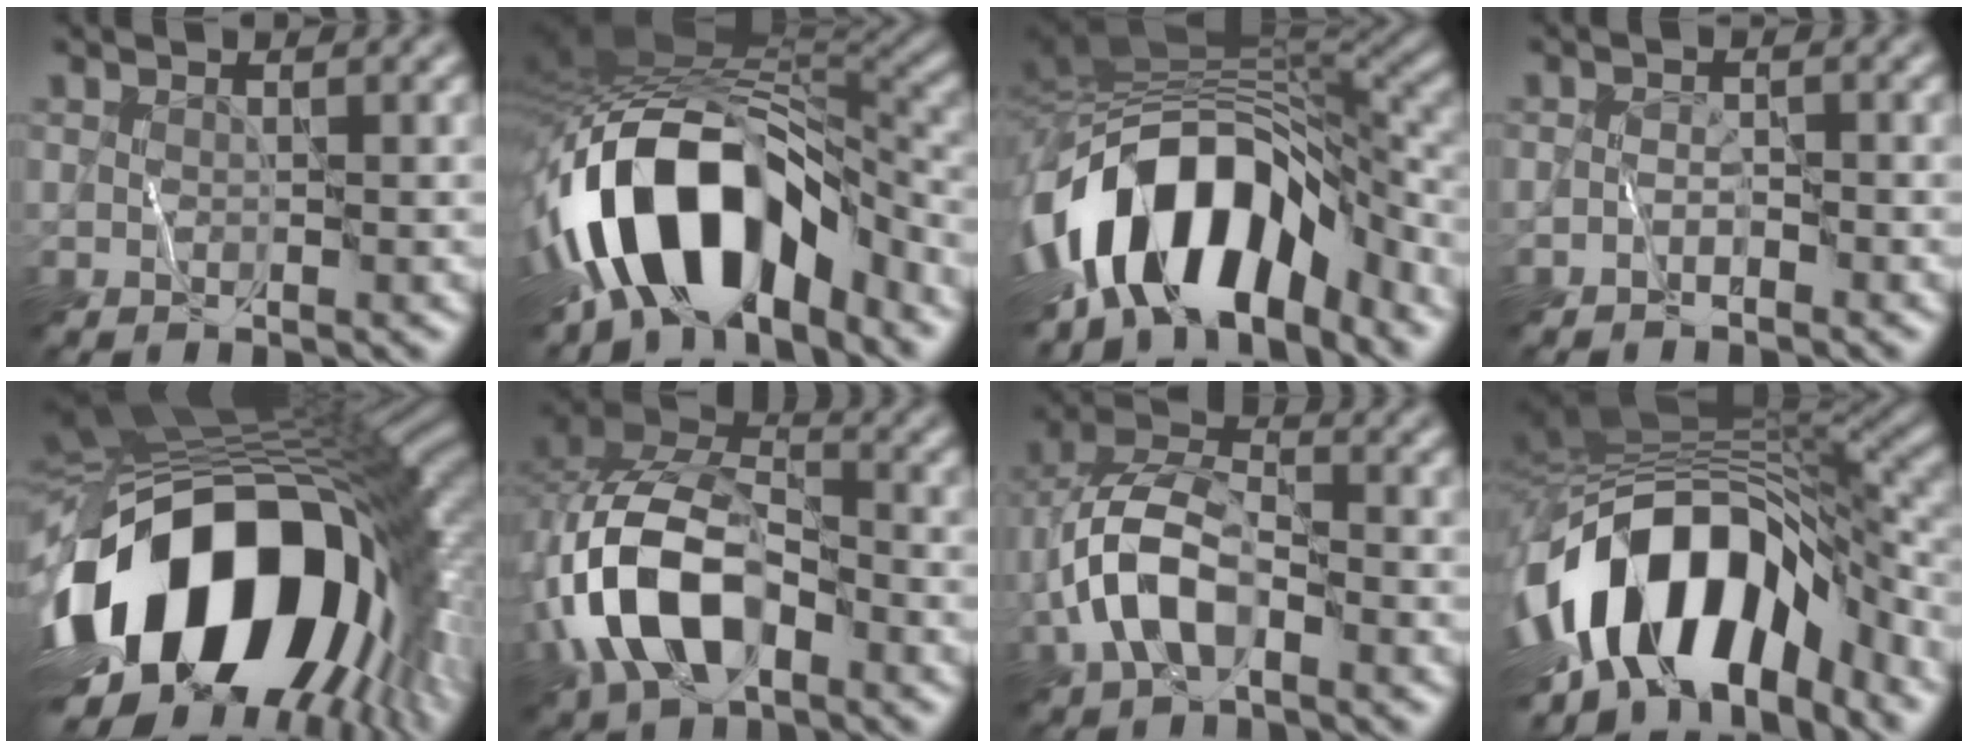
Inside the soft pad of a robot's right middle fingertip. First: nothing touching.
{"total": 14.8, "force": [-6.0, 7.8, 11.0], "torque": [-0.182, 0.007, -0.102]}
{"total": 13.9, "force": [-6.1, 7.7, 9.8], "torque": [-0.158, 0.009, -0.110]}
{"total": 1.0, "force": [-0.9, 0.3, 0.3], "torque": [-0.005, 0.007, -0.021]}
{"total": 20.1, "force": [-3.6, 12.0, 15.7], "torque": [-0.306, -0.023, -0.061]}
{"total": 10.2, "force": [-3.4, 6.0, 7.5], "torque": [-0.158, 0.006, -0.070]}
{"total": 6.6, "force": [-2.4, 3.5, 5.1], "torque": [-0.107, 0.012, -0.050]}
{"total": 15.0, "force": [-5.7, 8.4, 11.1], "torque": [-0.185, 0.007, -0.102]}